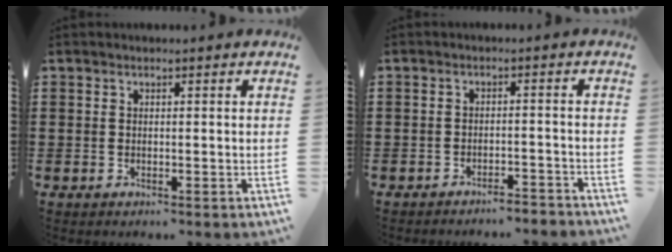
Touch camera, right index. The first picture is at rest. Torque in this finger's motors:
{"motor_torque": [-0.15, 0.21, -0.01, 0.00]}